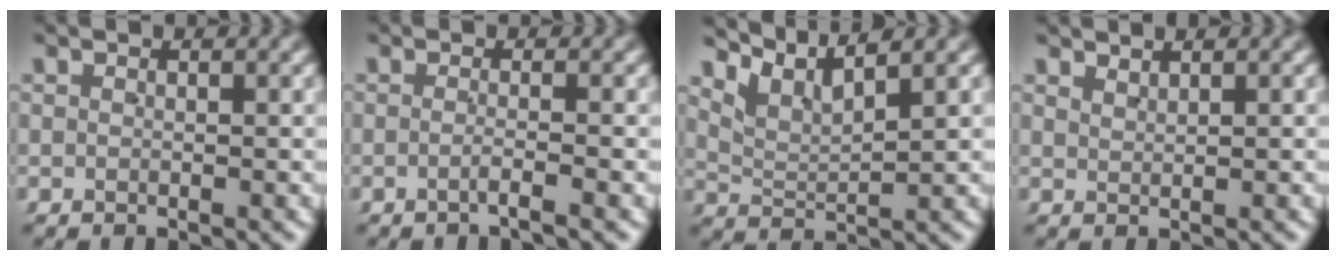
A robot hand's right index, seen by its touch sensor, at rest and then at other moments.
{"total": 1.4, "force": [-1.1, -0.3, 0.8], "torque": [-0.017, -0.002, -0.022]}
{"total": 3.9, "force": [3.3, 1.3, 1.7], "torque": [-0.049, -0.004, 0.061]}
{"total": 1.5, "force": [1.4, -0.4, 0.1], "torque": [0.001, 0.000, 0.030]}